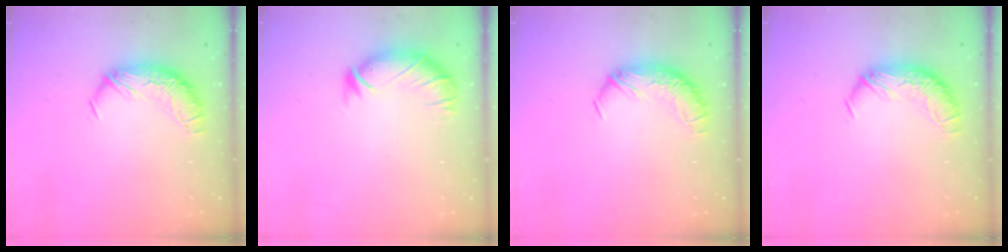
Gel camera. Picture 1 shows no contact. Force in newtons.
{"total": 2.8, "press": 2.6, "slide": 0.9}
{"total": 0.0}
{"total": 0.0}